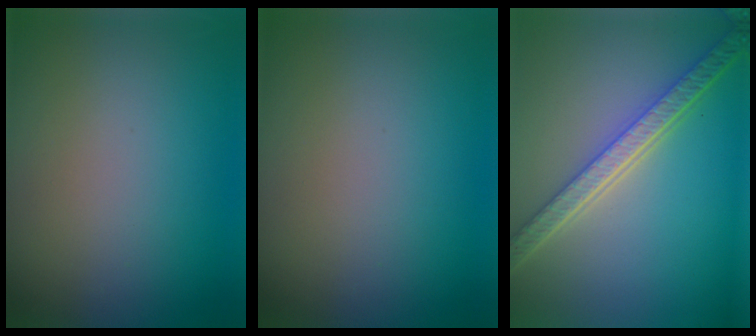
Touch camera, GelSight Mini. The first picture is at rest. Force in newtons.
{"total": 0.0}
{"total": 5.6, "press": 4.3, "slide": 3.7}